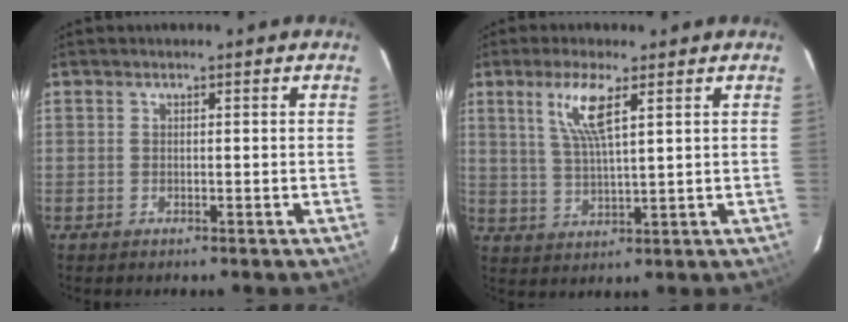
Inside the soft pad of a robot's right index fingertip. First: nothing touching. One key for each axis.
{"total": 7.1, "fx": 3.4, "fy": 0.9, "fz": 6.1, "tx": -0.124, "ty": -0.002, "tz": 0.070}